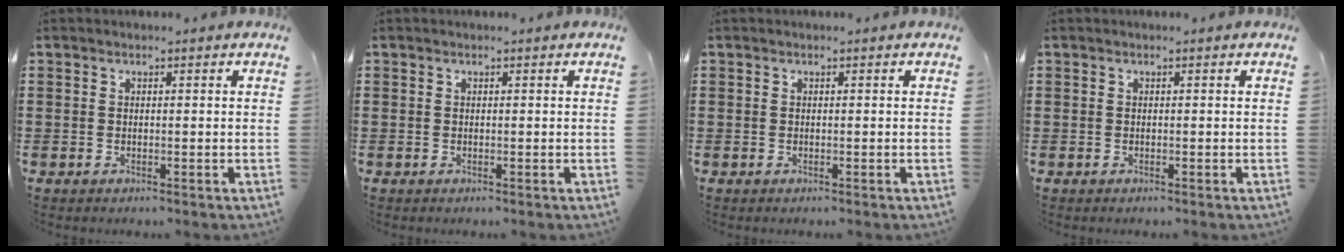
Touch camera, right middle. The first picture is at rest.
{"total": 0.0}
{"total": 0.0}
{"total": 0.0}